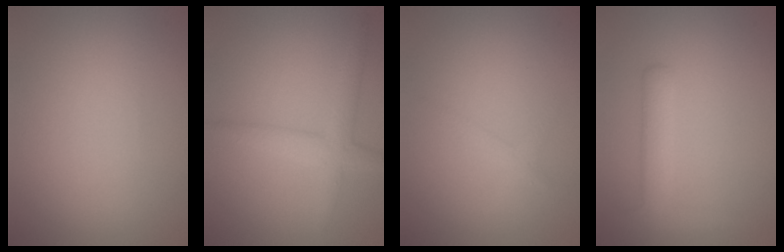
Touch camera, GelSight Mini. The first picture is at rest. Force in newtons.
{"total": 3.0, "press": 3.0, "slide": 0.2}
{"total": 1.1, "press": 1.1, "slide": 0.0}
{"total": 2.8, "press": 2.8, "slide": 0.2}